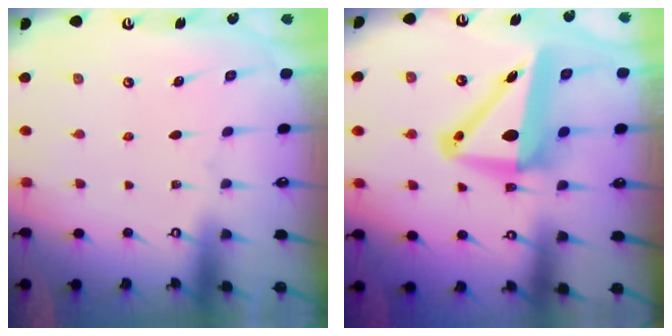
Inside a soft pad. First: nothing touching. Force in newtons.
{"total": 12.5, "press": 12.3, "slide": 1.8}